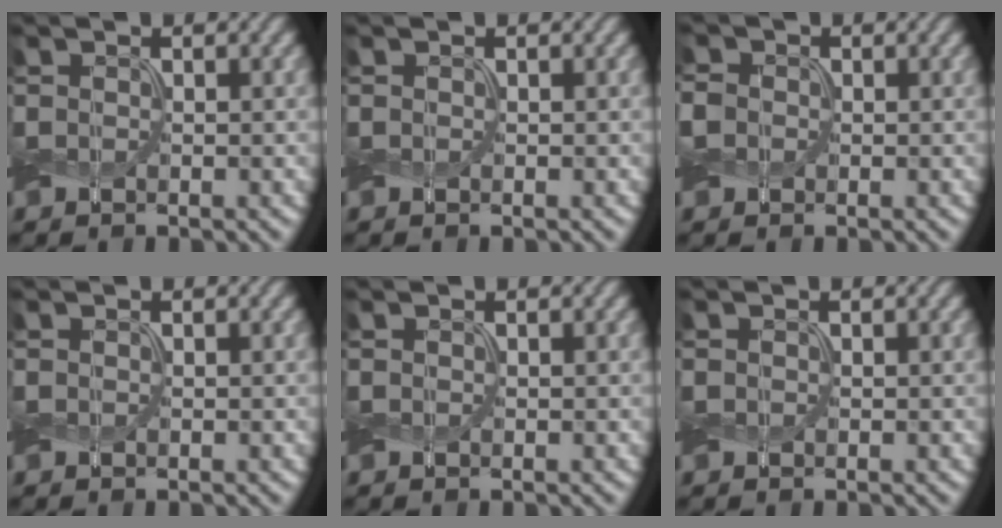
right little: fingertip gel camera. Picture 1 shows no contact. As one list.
[{"total": 0.0}, {"total": 2.0, "force": [0.0, 1.8, 0.8], "torque": [-0.026, 0.003, -0.005]}, {"total": 0.0}, {"total": 0.0}, {"total": 0.0}]